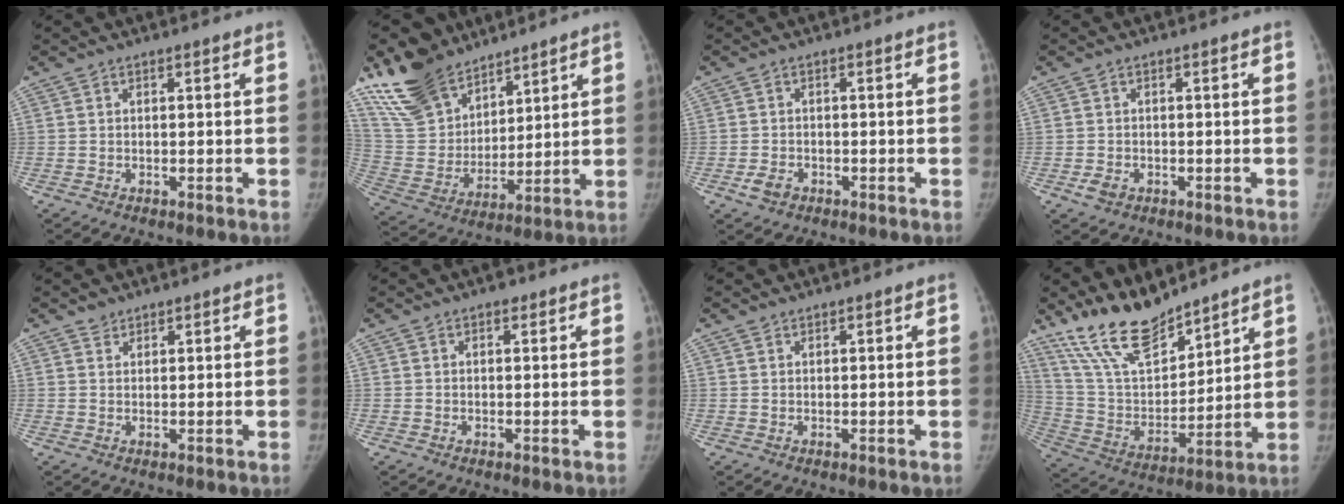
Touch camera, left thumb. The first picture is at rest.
{"total": 18.1, "force": [13.7, 9.7, 6.7], "torque": [-0.091, -0.057, 0.272]}
{"total": 2.8, "force": [-1.3, 2.0, 1.4], "torque": [-0.022, 0.004, -0.019]}
{"total": 2.3, "force": [-0.9, 1.8, 1.2], "torque": [-0.019, 0.000, -0.011]}
{"total": 1.5, "force": [1.2, 0.8, 0.0], "torque": [0.013, -0.009, 0.016]}
{"total": 1.1, "force": [0.7, 0.7, 0.5], "torque": [-0.001, -0.002, 0.005]}
{"total": 0.7, "force": [0.6, 0.3, 0.0], "torque": [0.004, -0.005, 0.009]}
{"total": 16.1, "force": [13.5, 5.4, 7.1], "torque": [-0.102, -0.072, 0.263]}